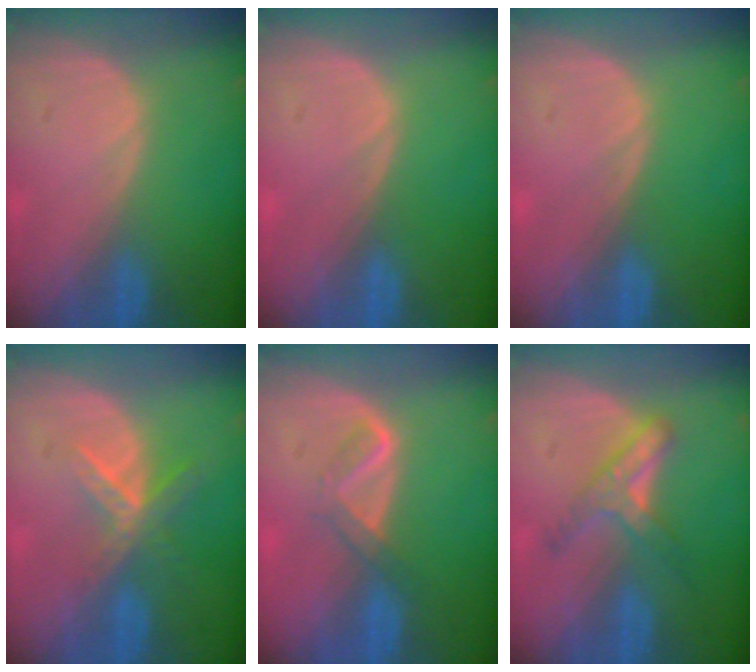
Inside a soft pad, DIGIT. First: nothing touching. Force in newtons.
{"total": 0.0}
{"total": 0.0}
{"total": 5.7, "press": 5.0, "slide": 2.8}
{"total": 3.2, "press": 3.1, "slide": 0.7}
{"total": 5.1, "press": 5.1, "slide": 0.4}